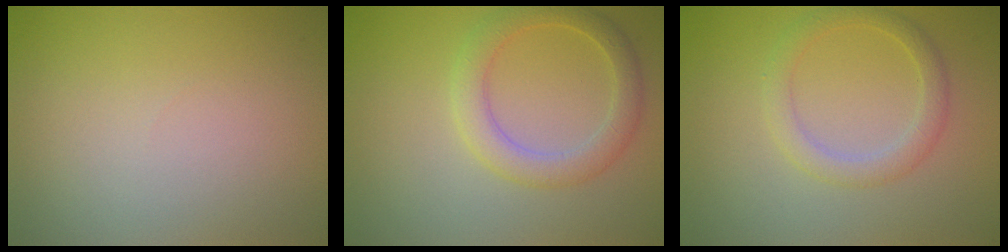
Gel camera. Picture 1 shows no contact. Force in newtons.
{"total": 3.2, "press": 3.2, "slide": 0.0}
{"total": 2.4, "press": 2.4, "slide": 0.1}